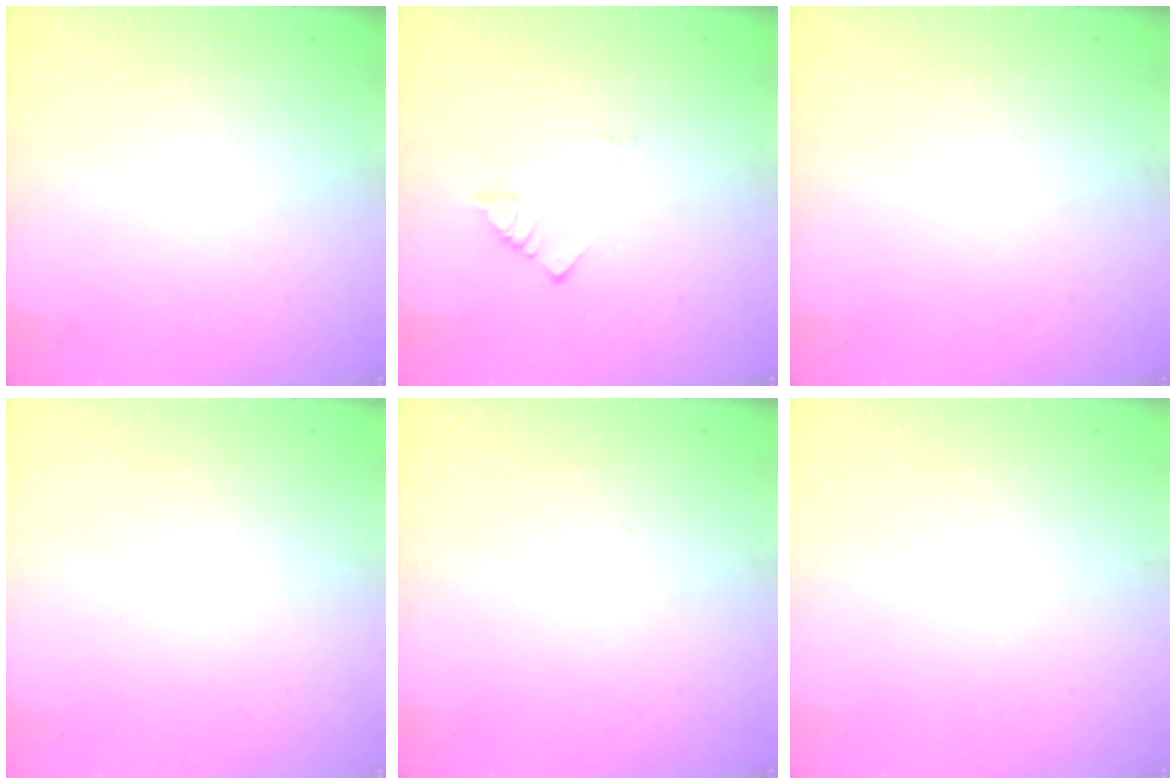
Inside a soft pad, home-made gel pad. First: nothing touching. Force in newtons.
{"total": 2.1, "press": 2.1, "slide": 0.4}
{"total": 0.0}
{"total": 1.7, "press": 1.6, "slide": 0.1}
{"total": 0.0}
{"total": 0.0}